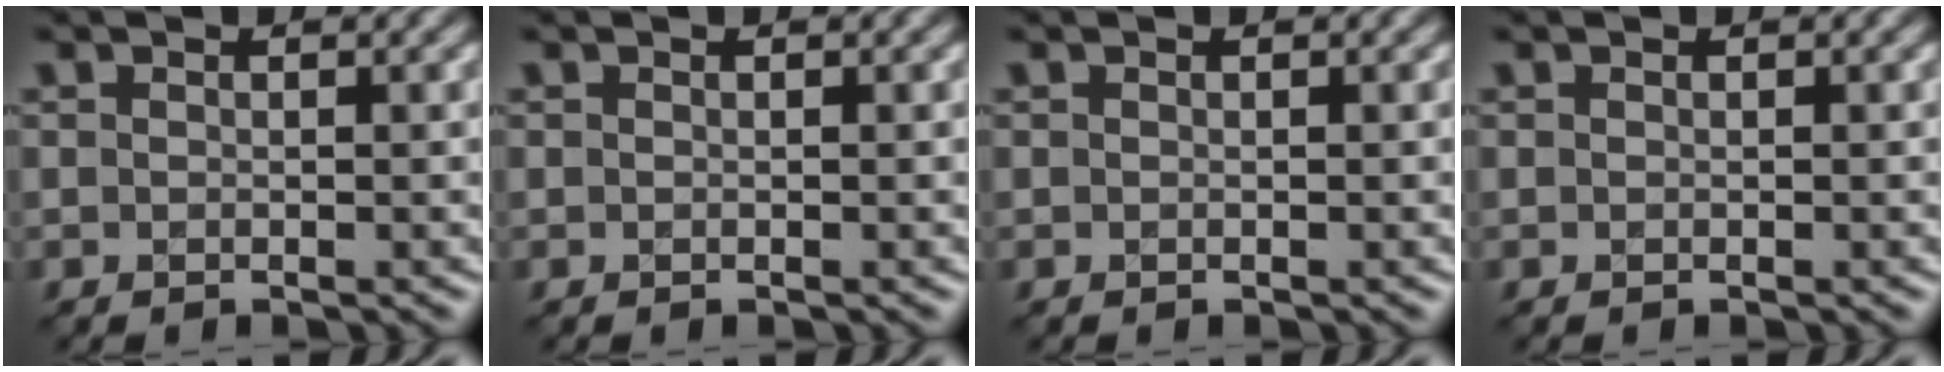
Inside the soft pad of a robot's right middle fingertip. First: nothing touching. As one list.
[{"total": 0.0}, {"total": 0.0}, {"total": 0.0}]